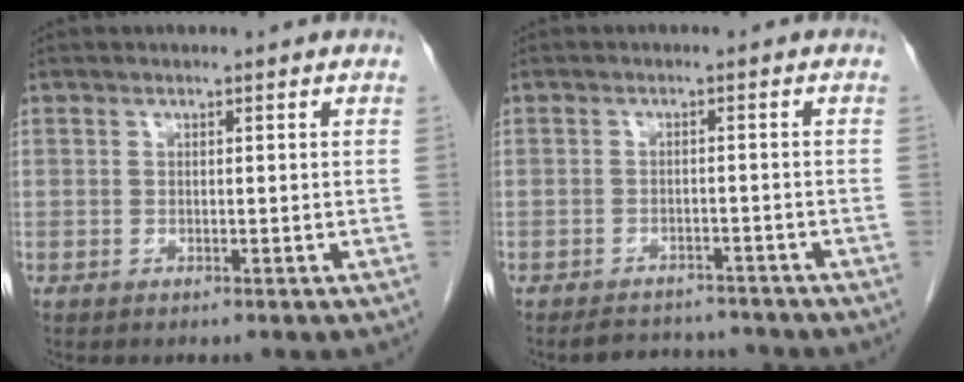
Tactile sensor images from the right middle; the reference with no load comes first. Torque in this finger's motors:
{"motor_torque": [-0.13, -0.18, -0.08, 0.00]}